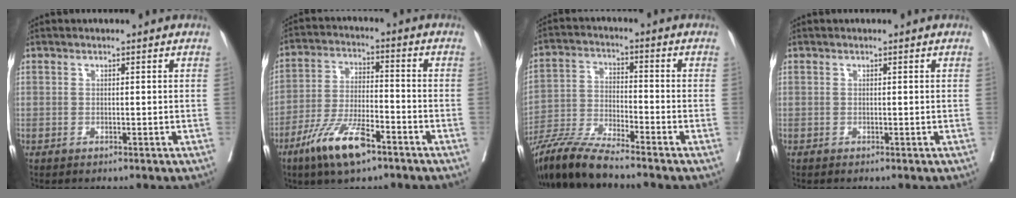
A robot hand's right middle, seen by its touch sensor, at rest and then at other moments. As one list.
[{"total": 10.7, "force": [-6.7, 2.6, 8.0], "torque": [-0.158, -0.013, -0.124]}, {"total": 9.5, "force": [-8.4, -0.2, 4.4], "torque": [-0.087, -0.019, -0.163]}, {"total": 0.0}]